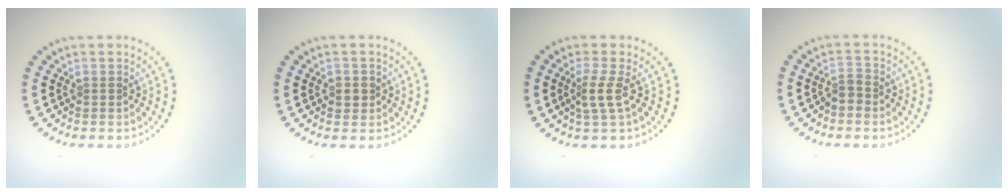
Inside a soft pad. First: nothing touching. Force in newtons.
{"total": 1.2, "press": 1.2, "slide": 0.4}
{"total": 2.1, "press": 1.5, "slide": 1.5}
{"total": 1.6, "press": 1.3, "slide": 1.0}